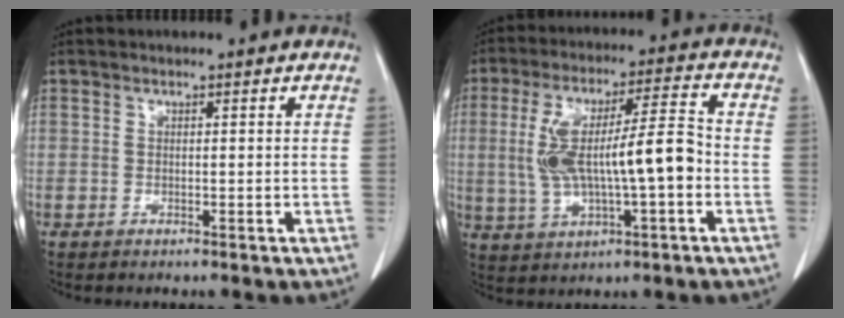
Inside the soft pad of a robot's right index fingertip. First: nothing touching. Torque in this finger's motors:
{"motor_torque": [0.79, 0.22, 0.53, 0.13]}